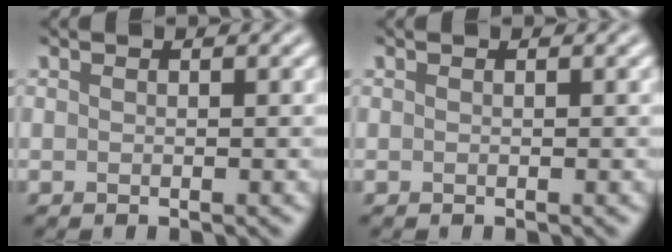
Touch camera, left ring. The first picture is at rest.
{"total": 0.0}